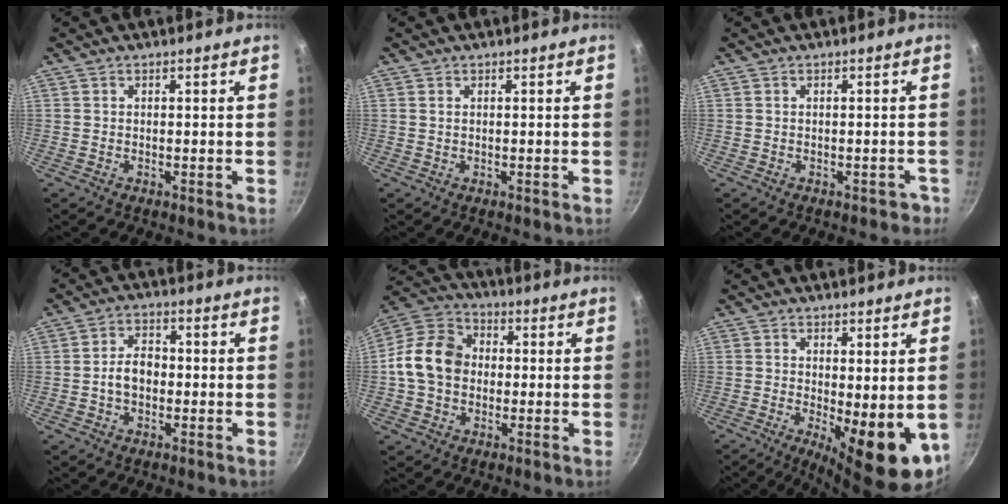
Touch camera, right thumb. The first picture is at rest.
{"total": 0.5, "force": [0.2, 0.3, 0.4], "torque": [-0.007, 0.001, 0.003]}
{"total": 1.6, "force": [-1.0, 1.1, 0.6], "torque": [0.011, 0.026, 0.007]}
{"total": 5.5, "force": [-0.9, 3.8, 3.9], "torque": [-0.048, 0.021, -0.019]}
{"total": 12.5, "force": [-0.4, 10.0, 7.6], "torque": [-0.105, 0.026, -0.029]}
{"total": 11.1, "force": [-1.4, 3.8, 10.3], "torque": [-0.117, -0.012, -0.006]}